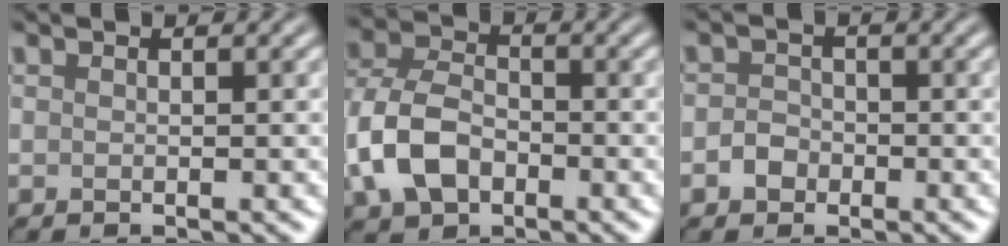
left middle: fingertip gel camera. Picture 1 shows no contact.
{"total": 6.4, "force": [-2.1, 4.5, 4.1], "torque": [-0.096, 0.003, -0.051]}
{"total": 1.6, "force": [-0.7, 1.4, 0.6], "torque": [-0.006, 0.002, -0.016]}